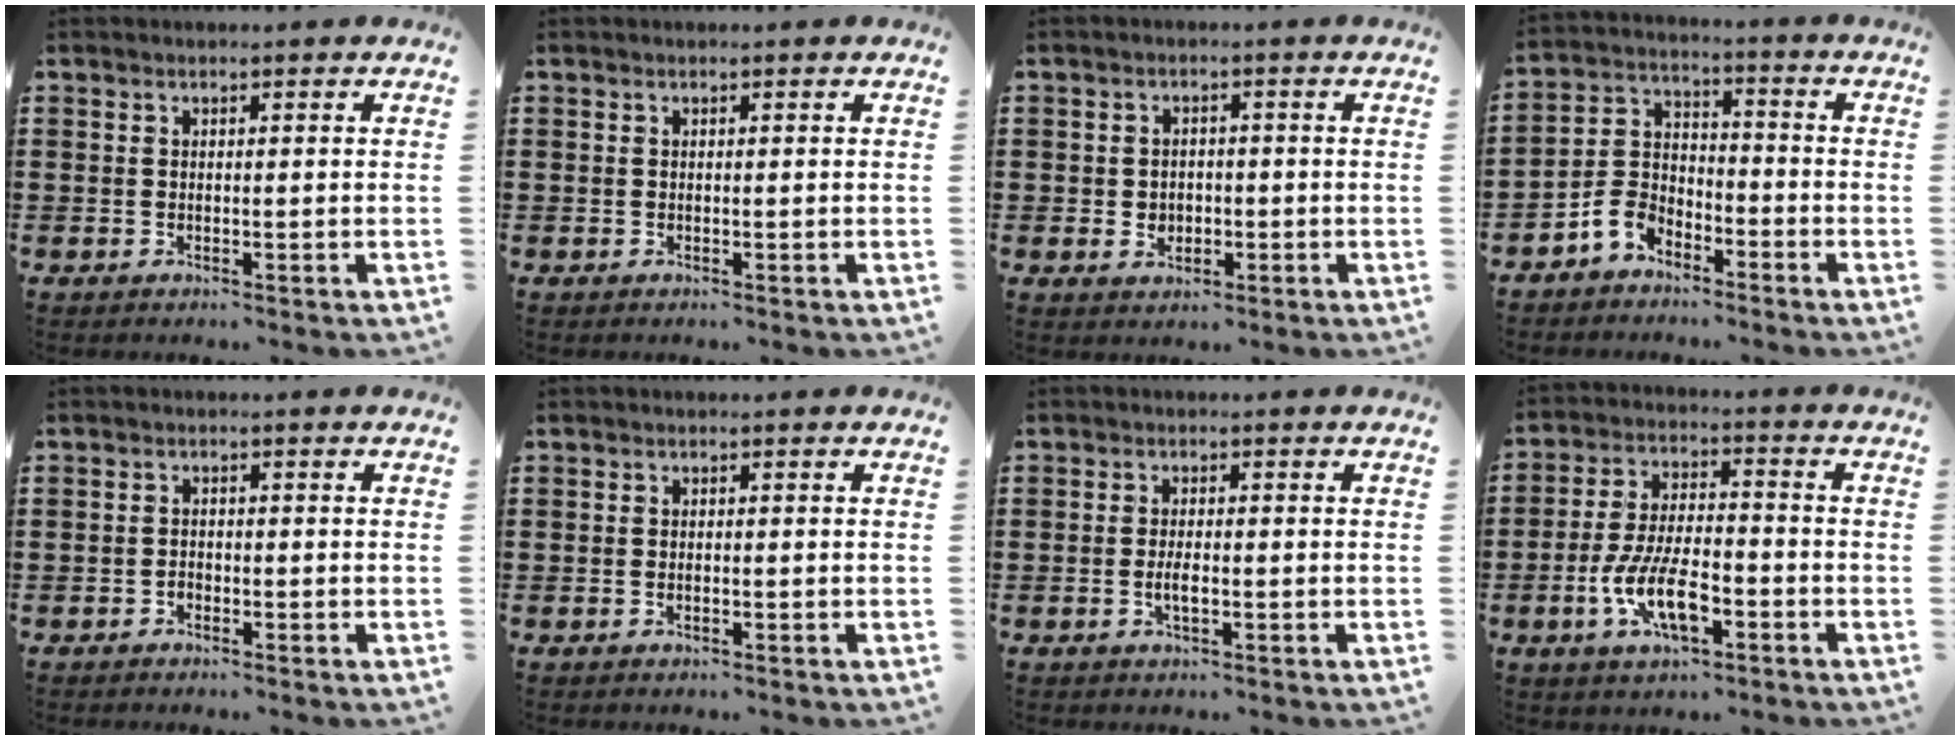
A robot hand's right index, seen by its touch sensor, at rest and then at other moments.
{"total": 0.0}
{"total": 2.3, "force": [-0.5, 1.9, 1.1], "torque": [-0.028, 0.003, -0.012]}
{"total": 5.5, "force": [-4.1, 3.2, 1.8], "torque": [-0.049, 0.014, -0.083]}
{"total": 0.9, "force": [-0.7, 0.5, 0.4], "torque": [-0.010, -0.003, -0.013]}
{"total": 0.8, "force": [-0.3, 0.2, 0.7], "torque": [-0.016, -0.006, -0.003]}
{"total": 2.5, "force": [-0.6, 0.8, 2.3], "torque": [-0.042, 0.001, -0.010]}
{"total": 9.4, "force": [-3.7, 3.7, 7.8], "torque": [-0.175, -0.012, -0.070]}